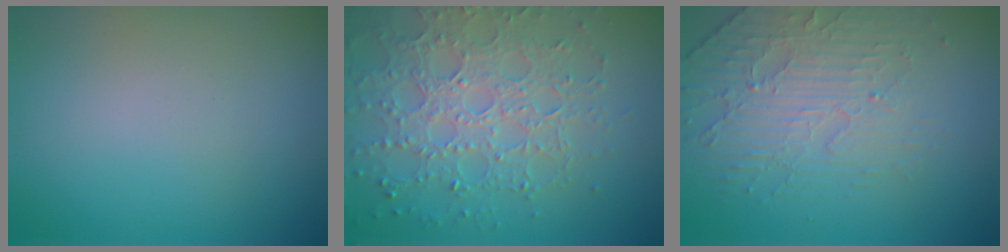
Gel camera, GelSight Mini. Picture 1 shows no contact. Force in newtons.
{"total": 6.1, "press": 5.0, "slide": 3.6}
{"total": 4.5, "press": 3.3, "slide": 3.1}